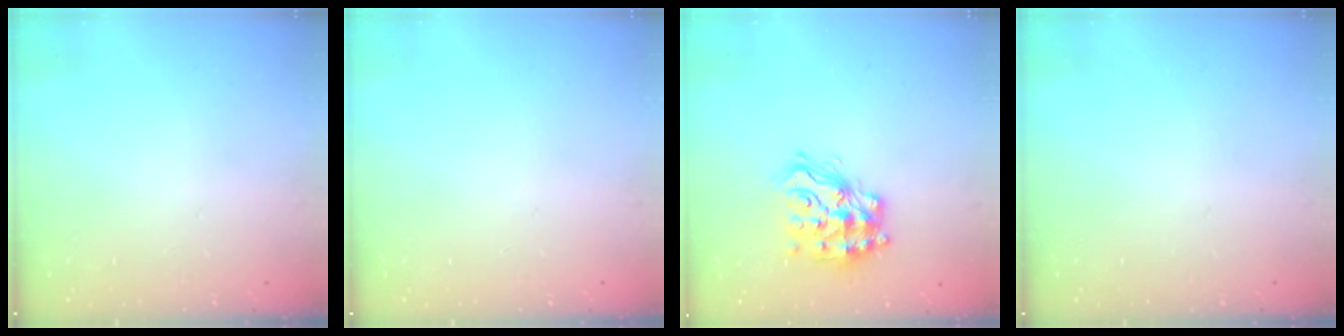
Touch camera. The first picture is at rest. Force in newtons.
{"total": 0.0}
{"total": 16.5, "press": 16.4, "slide": 1.2}
{"total": 0.0}